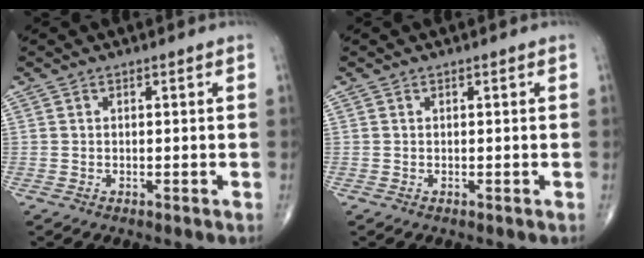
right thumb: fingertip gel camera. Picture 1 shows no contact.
{"total": 0.0}